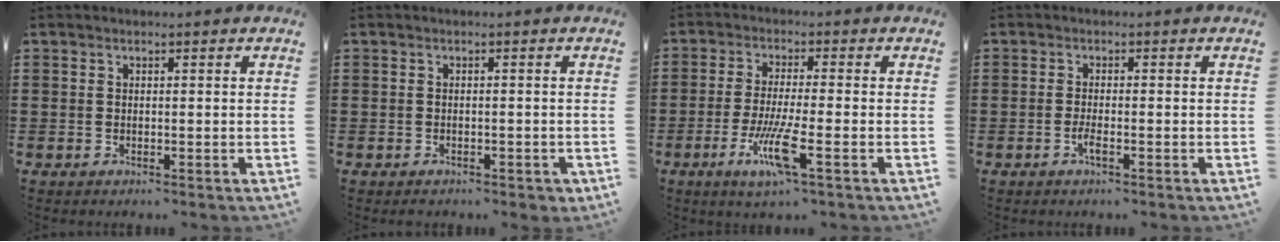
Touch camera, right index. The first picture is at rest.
{"total": 0.8, "force": [-0.6, 0.5, 0.2], "torque": [-0.008, -0.001, -0.014]}
{"total": 7.9, "force": [-3.2, 0.8, 7.1], "torque": [-0.146, -0.018, -0.061]}
{"total": 1.6, "force": [-0.9, 0.2, 1.3], "torque": [-0.039, -0.006, -0.021]}